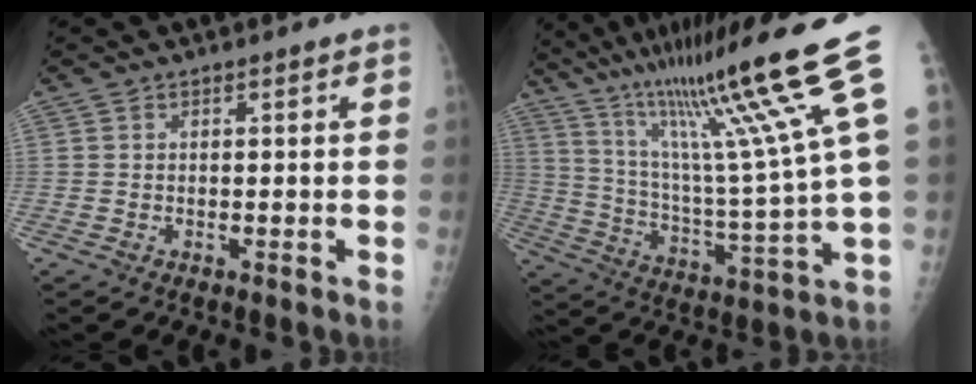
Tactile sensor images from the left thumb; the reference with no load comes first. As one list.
[{"total": 21.7, "force": [13.6, -0.9, 16.9], "torque": [-0.262, -0.054, 0.235]}]